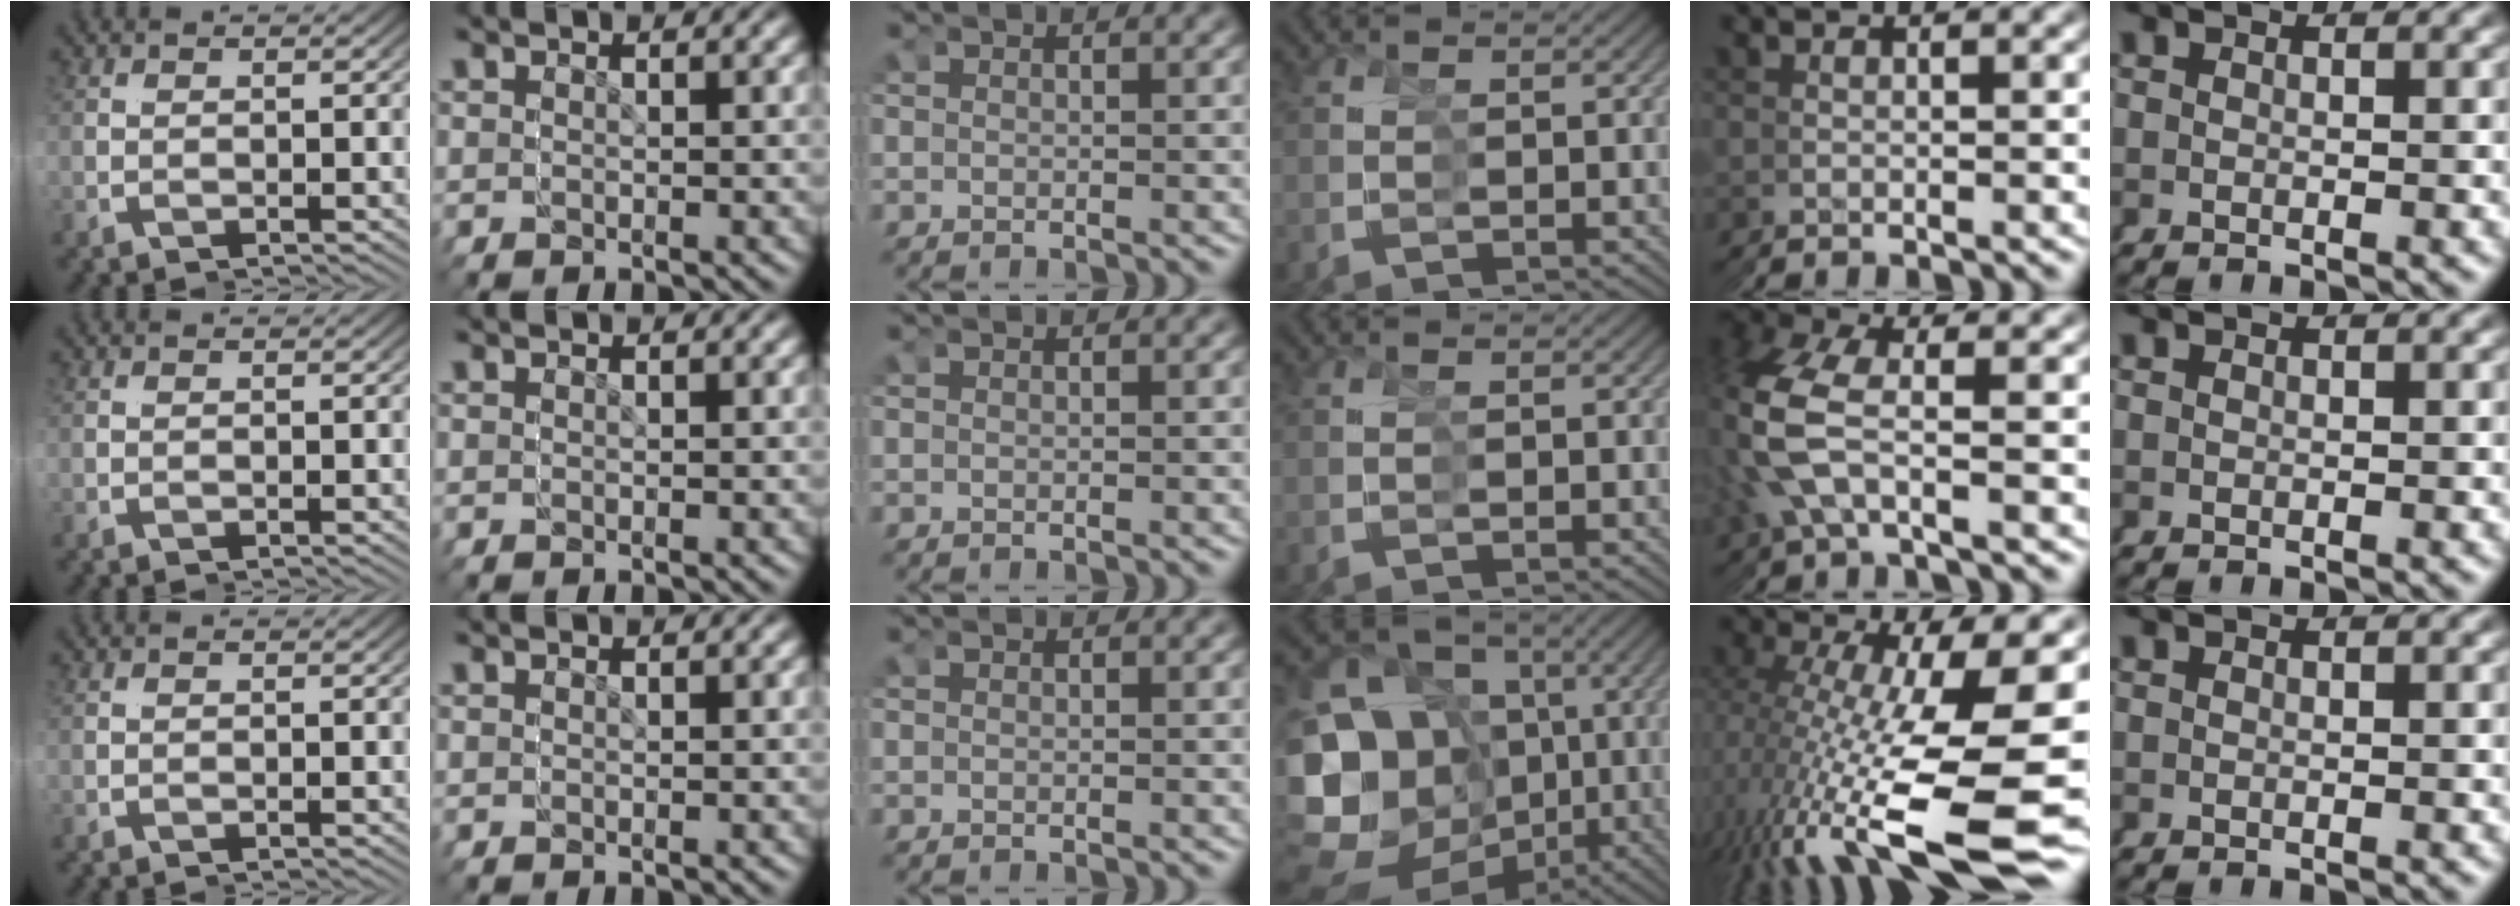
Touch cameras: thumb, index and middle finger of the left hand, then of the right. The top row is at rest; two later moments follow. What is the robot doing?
{"motion": "grasp_and_lifting", "object": "straw"}